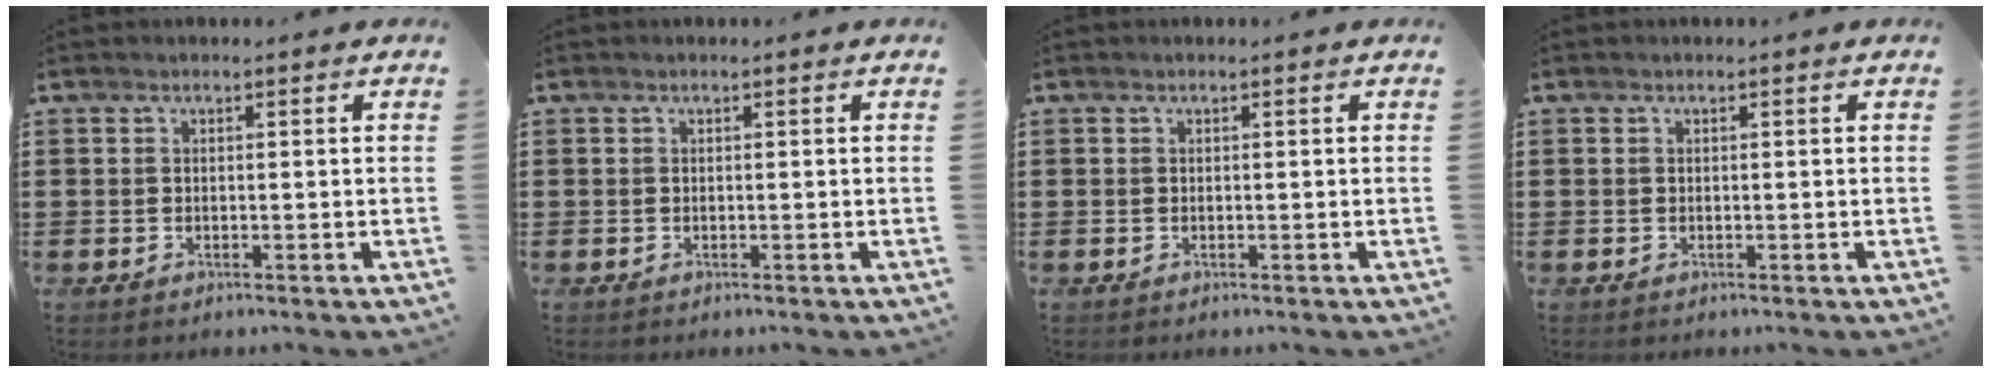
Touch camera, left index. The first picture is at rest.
{"total": 0.0}
{"total": 0.0}
{"total": 0.0}